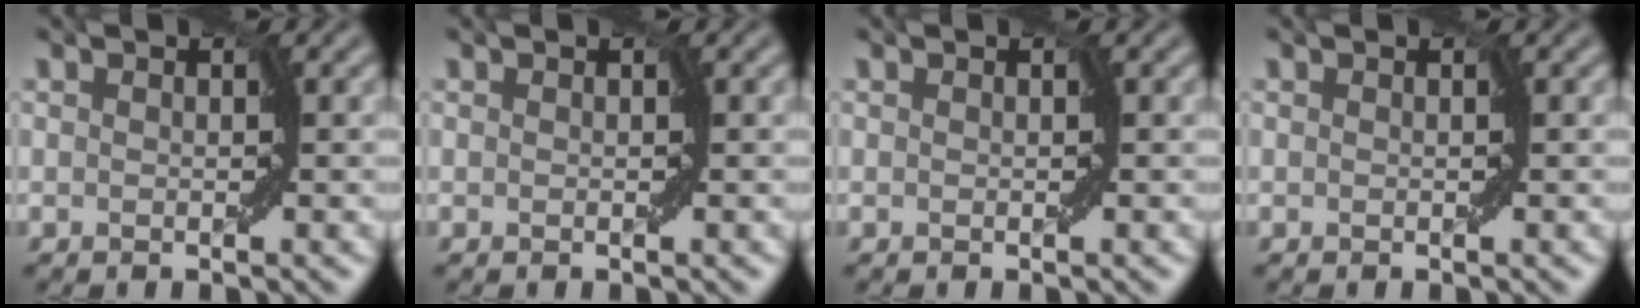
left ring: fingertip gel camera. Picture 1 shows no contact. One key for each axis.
{"total": 0.0}
{"total": 0.0}
{"total": 0.0}